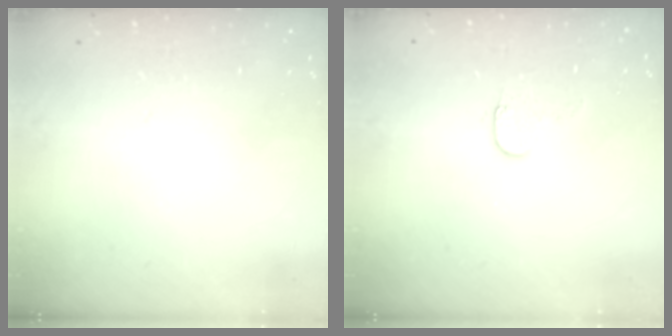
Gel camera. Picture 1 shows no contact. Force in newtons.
{"total": 5.5, "press": 5.5, "slide": 0.5}